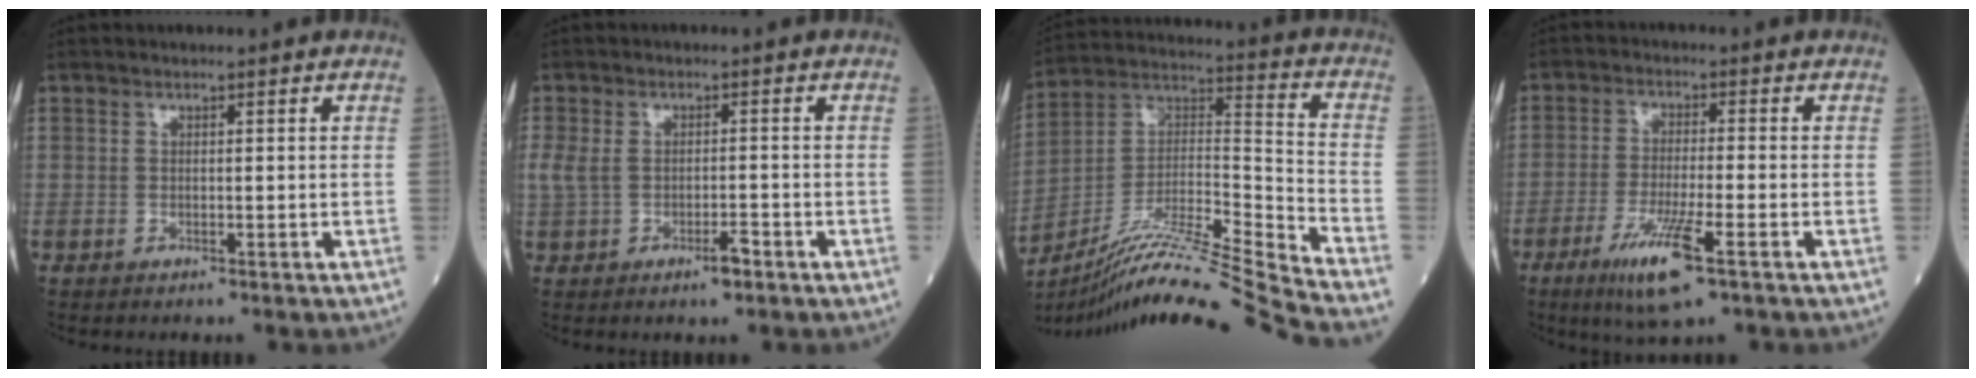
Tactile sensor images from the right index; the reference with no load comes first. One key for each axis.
{"total": 4.7, "fx": -1.5, "fy": 2.0, "fz": 4.0, "tx": -0.087, "ty": 0.011, "tz": -0.018}
{"total": 22.0, "fx": -19.4, "fy": -2.8, "fz": 10.1, "tx": -0.196, "ty": -0.009, "tz": -0.337}
{"total": 8.7, "fx": -4.5, "fy": 0.6, "fz": 7.4, "tx": -0.145, "ty": -0.021, "tz": -0.077}